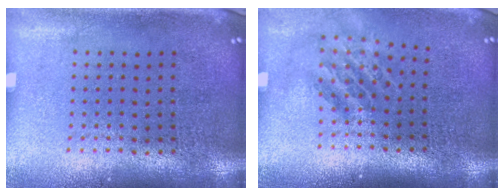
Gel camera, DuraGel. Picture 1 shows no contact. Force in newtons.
{"total": 1.6, "press": 1.2, "slide": 1.1}